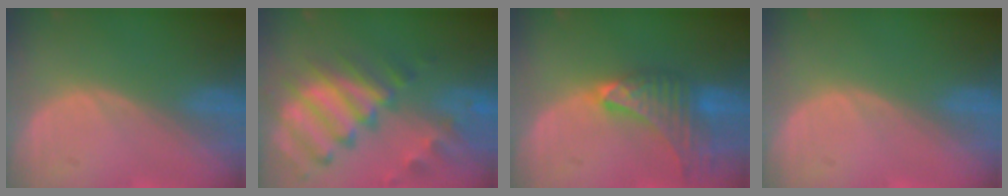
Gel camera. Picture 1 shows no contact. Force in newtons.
{"total": 11.8, "press": 10.2, "slide": 5.9}
{"total": 9.8, "press": 8.7, "slide": 4.6}
{"total": 0.0}